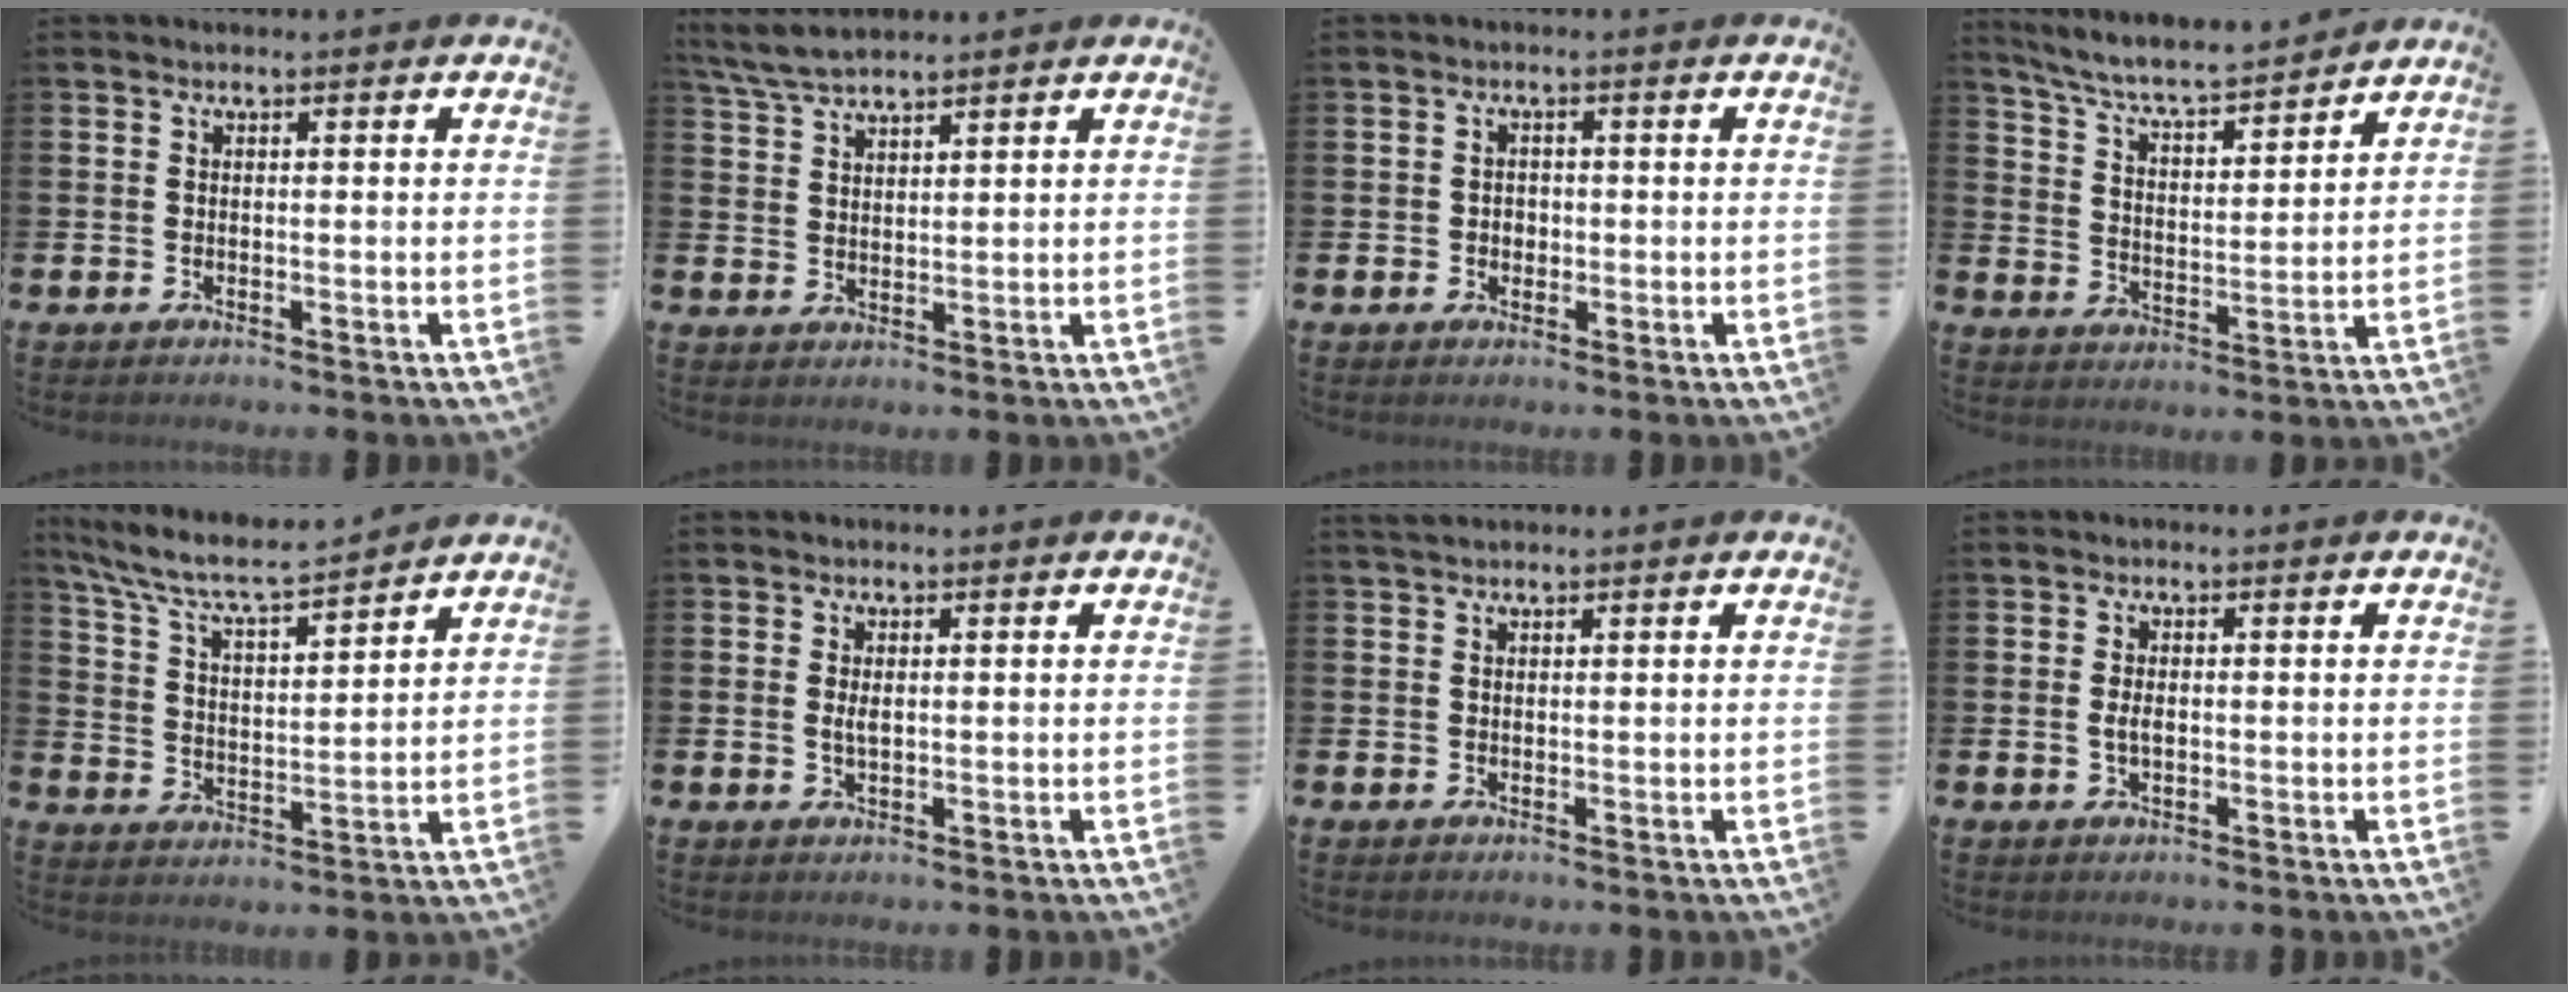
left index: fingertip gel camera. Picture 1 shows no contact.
{"total": 4.8, "force": [4.5, 0.7, 1.5], "torque": [-0.049, -0.008, 0.084]}
{"total": 1.5, "force": [-0.1, 1.4, 0.6], "torque": [-0.004, 0.006, -0.008]}
{"total": 6.6, "force": [6.3, 0.5, 2.0], "torque": [-0.070, -0.047, 0.107]}
{"total": 7.4, "force": [6.9, 0.5, 2.7], "torque": [-0.086, -0.046, 0.117]}
{"total": 1.4, "force": [0.3, 0.5, 1.2], "torque": [-0.024, 0.002, 0.003]}
{"total": 1.4, "force": [1.3, 0.3, 0.4], "torque": [-0.009, 0.004, 0.023]}
{"total": 1.7, "force": [-0.1, 0.8, 1.5], "torque": [-0.029, 0.003, -0.004]}